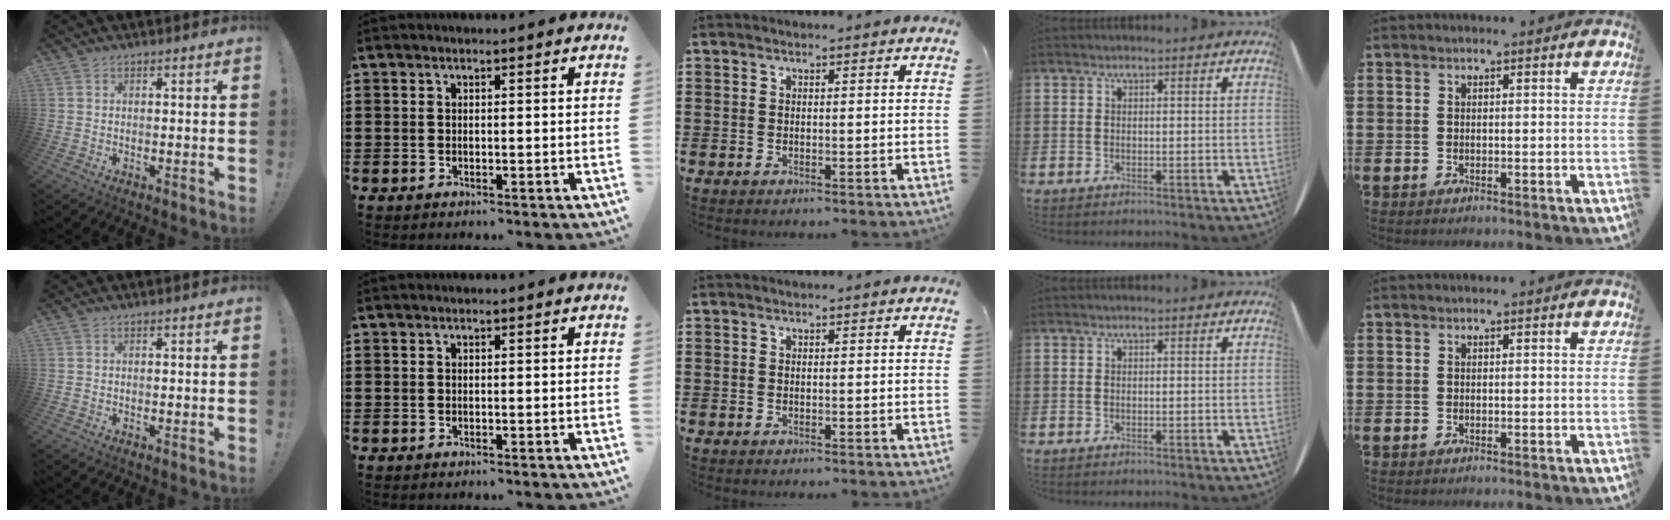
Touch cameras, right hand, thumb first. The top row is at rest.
{}